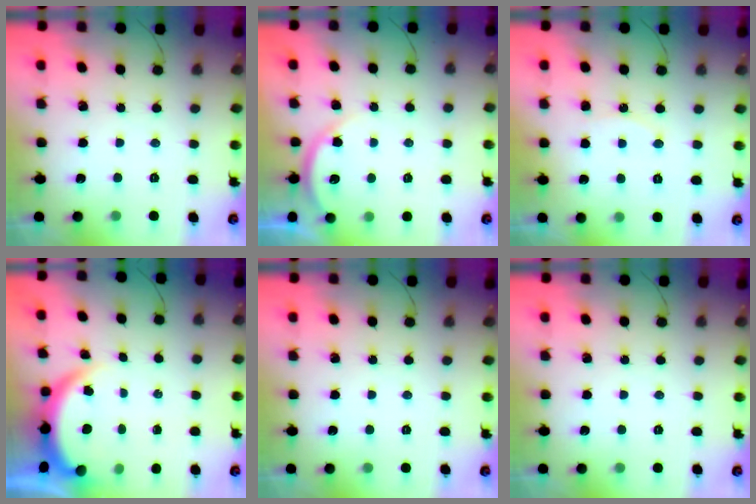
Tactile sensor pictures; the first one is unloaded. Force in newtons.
{"total": 3.0, "press": 2.9, "slide": 0.4}
{"total": 5.6, "press": 5.3, "slide": 1.9}
{"total": 3.9, "press": 3.9, "slide": 0.3}
{"total": 0.0}
{"total": 0.0}